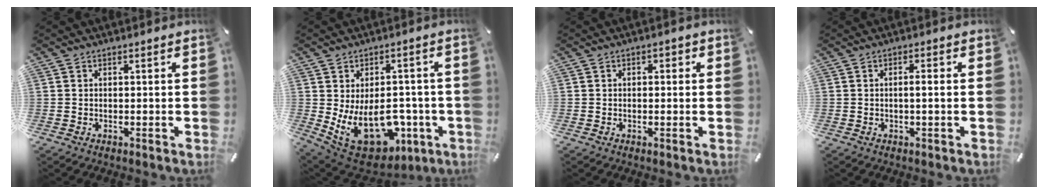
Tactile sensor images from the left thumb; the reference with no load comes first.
{"total": 17.3, "force": [-2.0, 12.6, 11.6], "torque": [-0.178, -0.024, -0.009]}
{"total": 1.0, "force": [-0.1, 0.6, 0.8], "torque": [-0.014, 0.005, -0.004]}
{"total": 2.3, "force": [-0.2, 0.1, 2.3], "torque": [-0.042, -0.001, -0.005]}